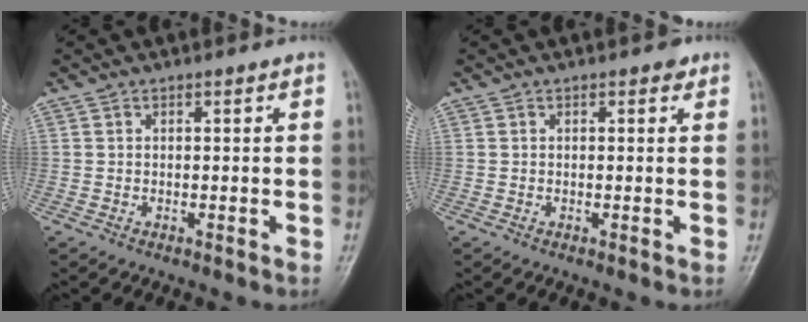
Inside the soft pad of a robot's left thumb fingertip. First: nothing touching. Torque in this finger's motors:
{"motor_torque": [0.34, -0.09, 0.29, 0.20, 0.00]}